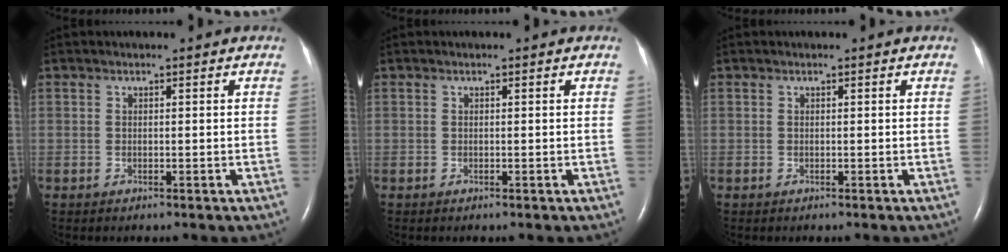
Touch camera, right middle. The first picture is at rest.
{"total": 0.0}
{"total": 0.0}